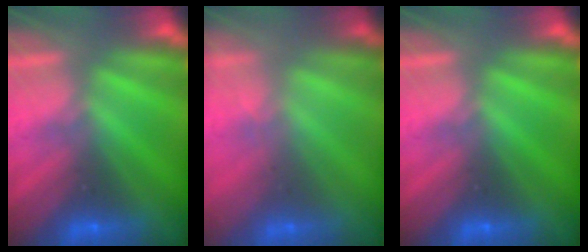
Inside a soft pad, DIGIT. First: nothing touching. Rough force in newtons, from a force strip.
{"total": 1.5}
{"total": 0.0}